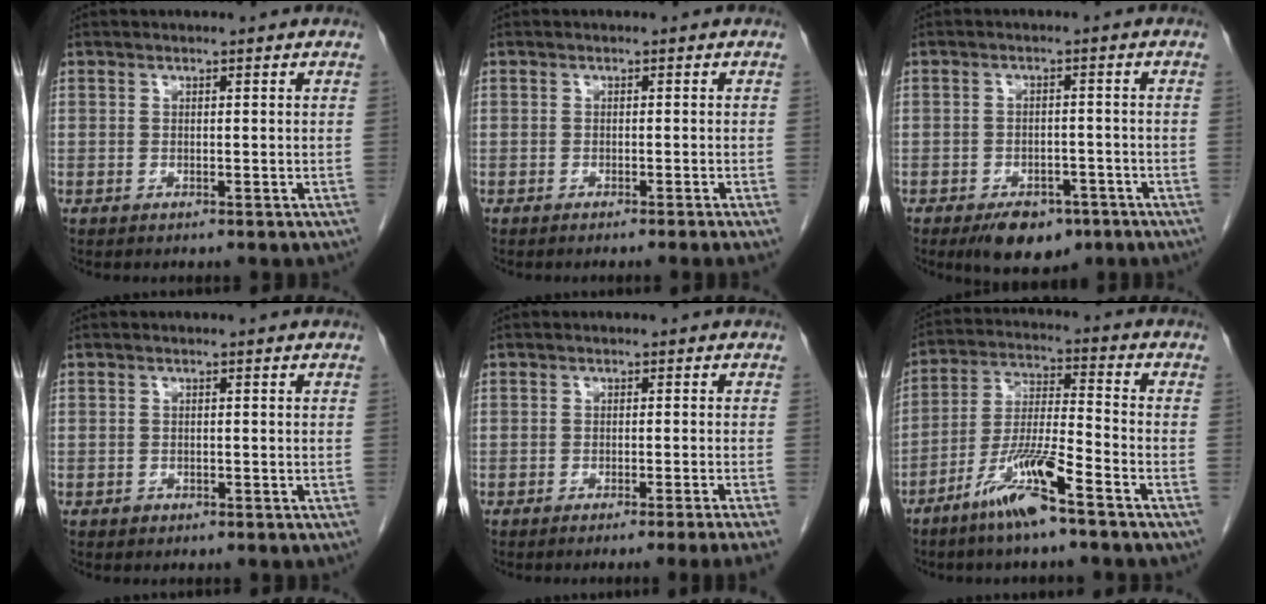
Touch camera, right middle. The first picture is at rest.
{"total": 2.3, "force": [-1.7, -0.8, 1.2], "torque": [-0.013, 0.006, -0.025]}
{"total": 7.3, "force": [-4.8, 3.8, 4.0], "torque": [-0.062, 0.000, -0.069]}
{"total": 0.7, "force": [-0.4, 0.5, 0.1], "torque": [-0.005, 0.002, -0.007]}
{"total": 5.8, "force": [-4.4, -2.0, 3.2], "torque": [-0.021, -0.004, -0.059]}
{"total": 10.4, "force": [-6.7, 0.4, 7.9], "torque": [-0.163, -0.015, -0.133]}